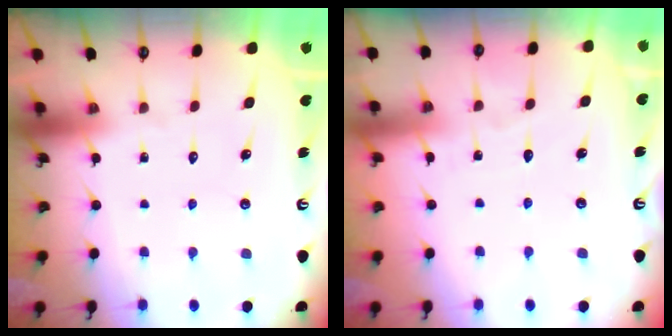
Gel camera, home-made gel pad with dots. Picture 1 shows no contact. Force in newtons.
{"total": 2.7, "press": 2.7, "slide": 0.3}